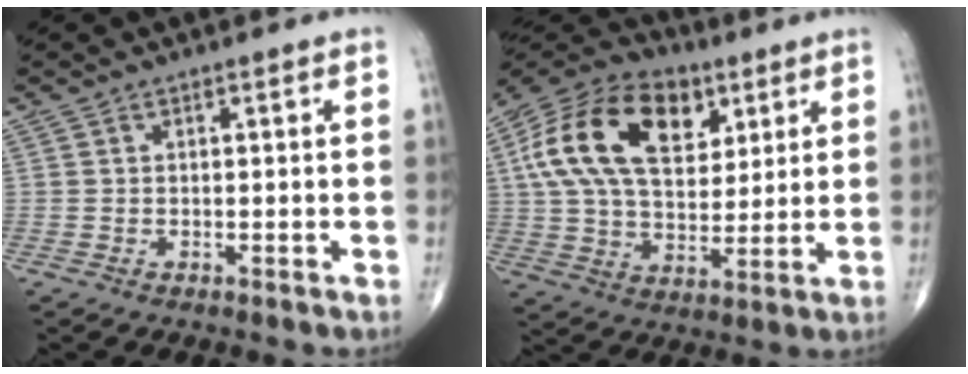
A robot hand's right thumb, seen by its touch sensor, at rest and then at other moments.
{"total": 22.6, "force": [7.6, 13.7, 16.3], "torque": [-0.287, 0.003, 0.127]}